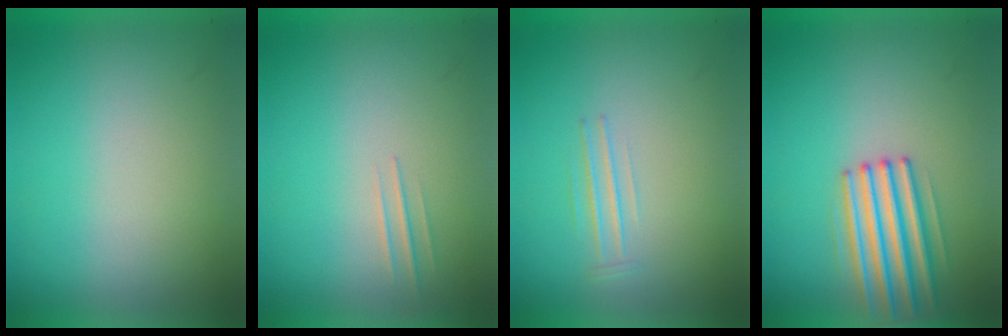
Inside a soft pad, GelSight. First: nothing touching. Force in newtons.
{"total": 1.2}
{"total": 1.1}
{"total": 4.2}